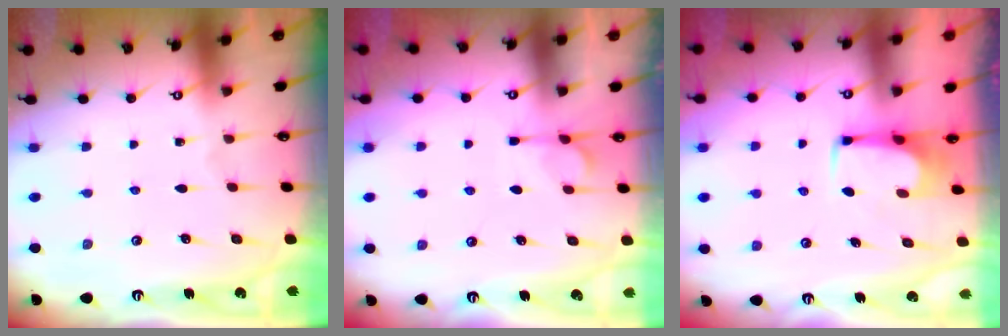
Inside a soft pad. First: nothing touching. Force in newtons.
{"total": 3.3, "press": 3.0, "slide": 1.3}
{"total": 4.0, "press": 3.9, "slide": 0.3}